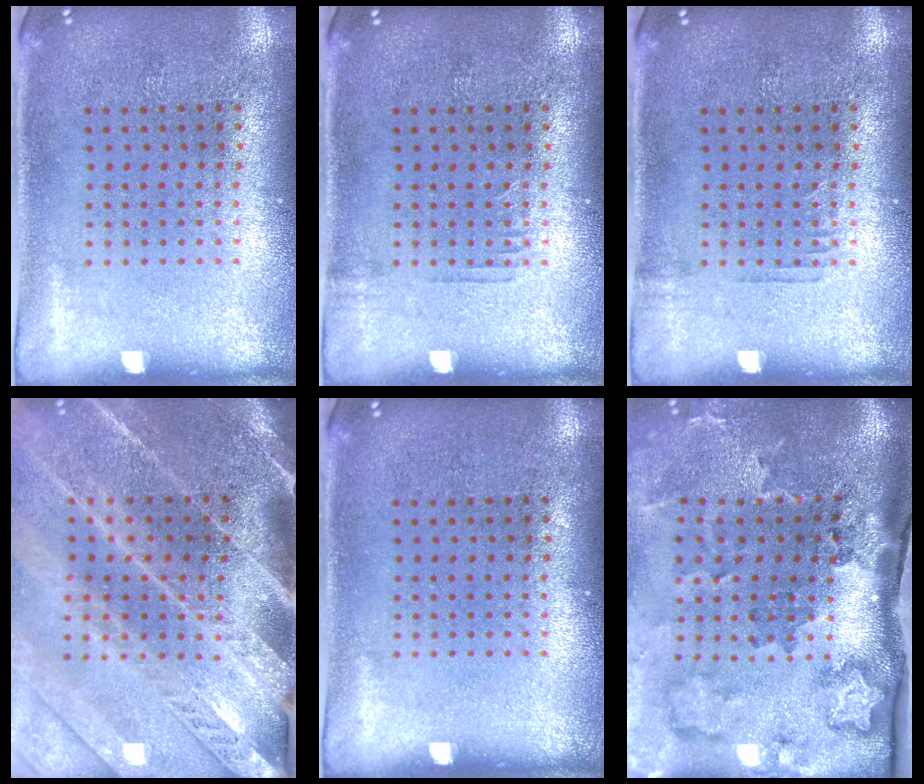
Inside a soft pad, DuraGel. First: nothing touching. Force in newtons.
{"total": 0.6, "press": 0.6, "slide": 0.2}
{"total": 0.6, "press": 0.6, "slide": 0.2}
{"total": 3.8, "press": 3.2, "slide": 2.1}
{"total": 0.0}
{"total": 3.8, "press": 2.4, "slide": 2.9}